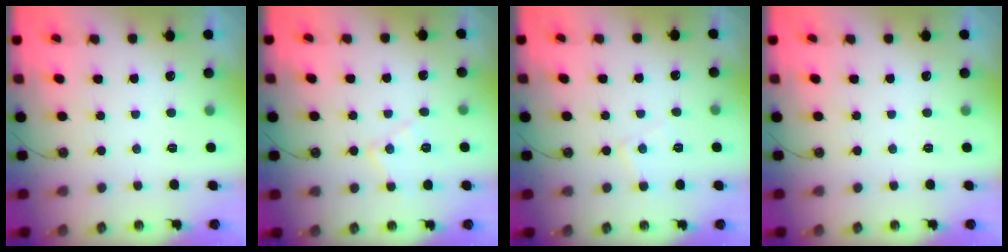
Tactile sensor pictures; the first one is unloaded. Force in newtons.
{"total": 8.6, "press": 8.5, "slide": 0.6}
{"total": 5.3, "press": 5.3, "slide": 0.4}
{"total": 0.0}